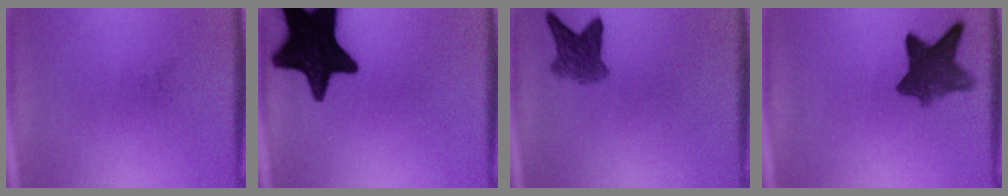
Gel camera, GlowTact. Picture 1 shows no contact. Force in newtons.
{"total": 18.2}
{"total": 4.6}
{"total": 8.2}